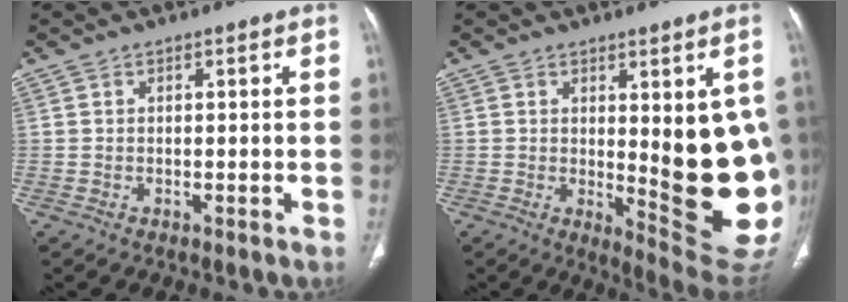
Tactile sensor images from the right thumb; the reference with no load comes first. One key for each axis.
{"total": 16.3, "fx": 0.3, "fy": 4.9, "fz": 15.6, "tx": -0.172, "ty": -0.036, "tz": 0.021}